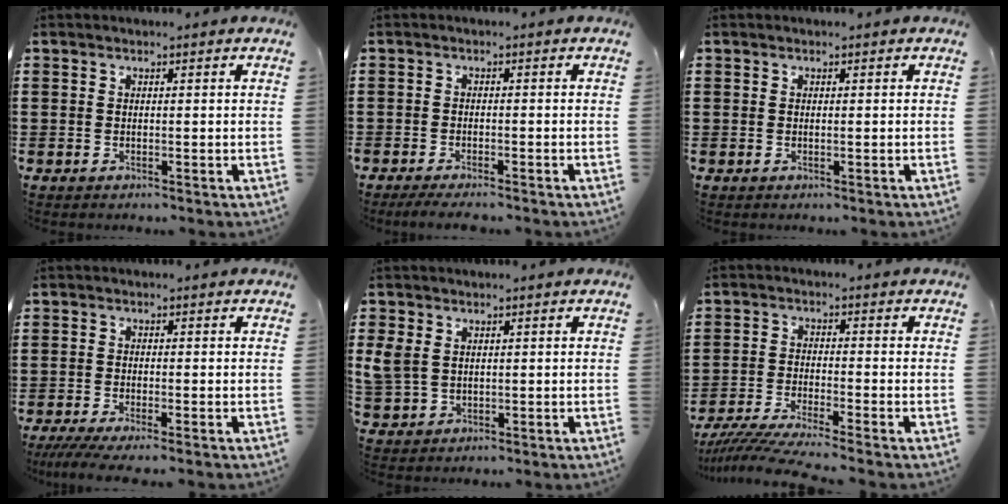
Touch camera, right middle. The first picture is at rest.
{"total": 1.8, "force": [-1.6, 0.1, 0.8], "torque": [-0.012, 0.000, -0.031]}
{"total": 0.0}
{"total": 2.1, "force": [-1.5, -0.1, 1.4], "torque": [-0.031, -0.006, -0.031]}
{"total": 3.5, "force": [1.2, 2.7, 1.9], "torque": [-0.063, 0.004, 0.019]}
{"total": 4.9, "force": [-4.5, -0.5, 1.8], "torque": [-0.052, -0.023, -0.092]}